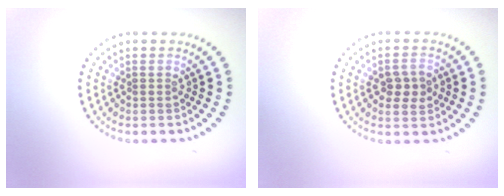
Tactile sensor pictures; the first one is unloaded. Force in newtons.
{"total": 2.5, "press": 2.5, "slide": 0.1}